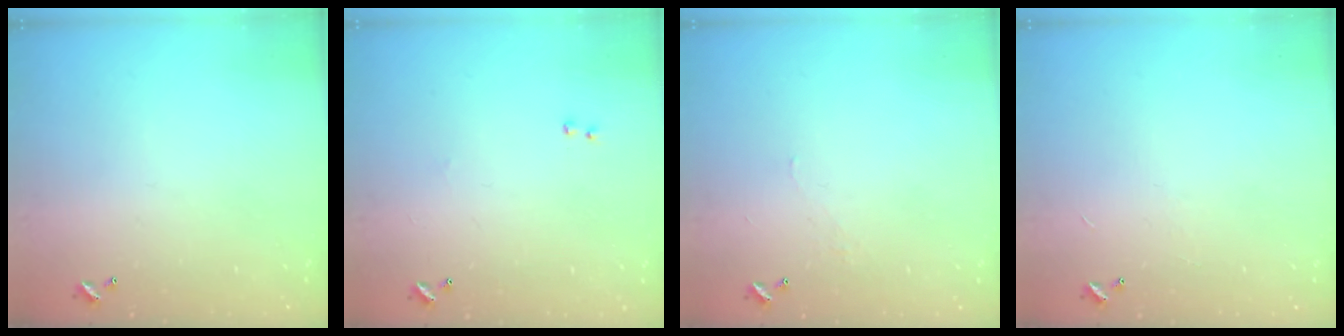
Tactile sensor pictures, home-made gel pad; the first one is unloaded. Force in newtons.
{"total": 2.1, "press": 2.0, "slide": 0.7}
{"total": 2.2, "press": 2.2, "slide": 0.5}
{"total": 2.2, "press": 2.2, "slide": 0.3}